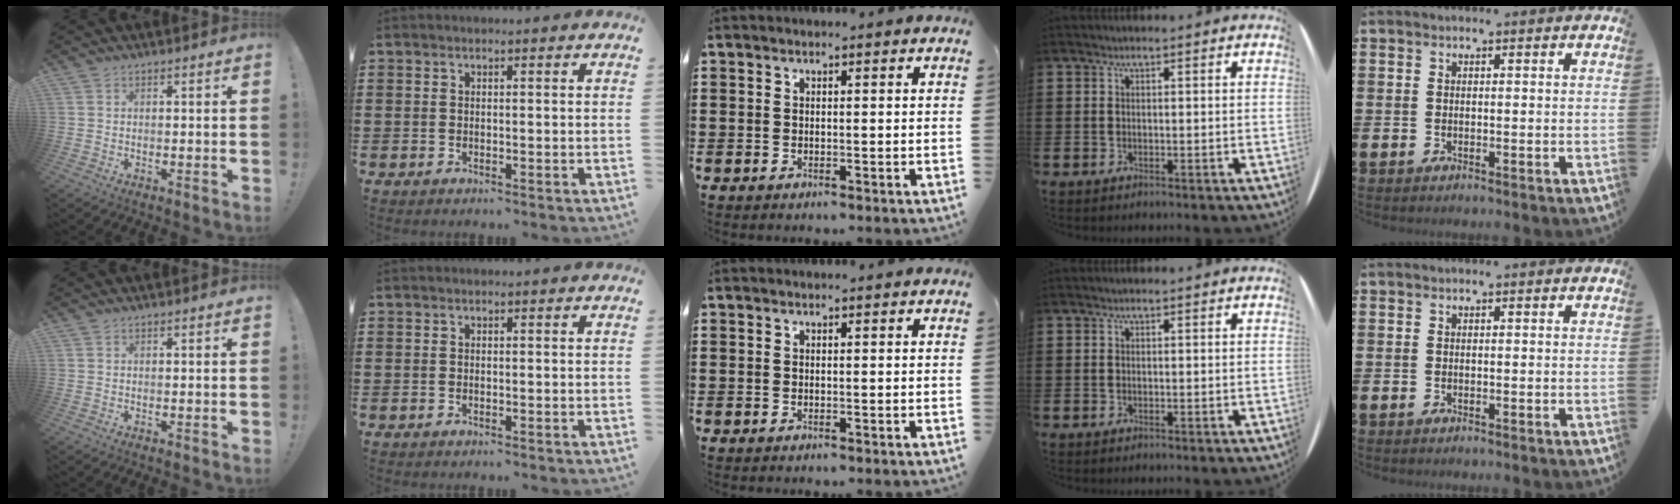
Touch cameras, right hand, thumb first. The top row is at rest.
{}